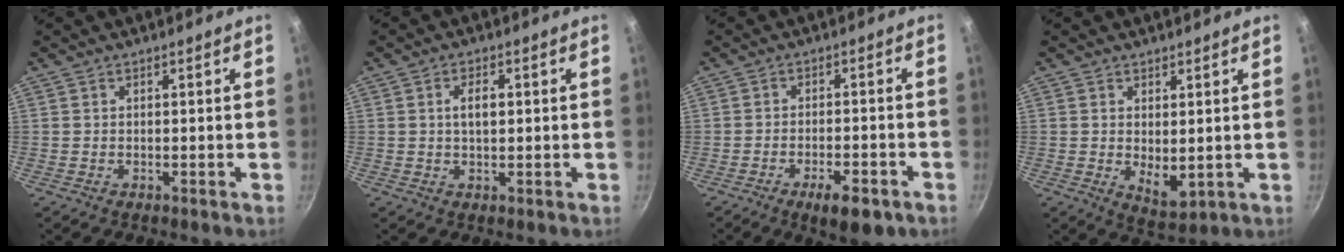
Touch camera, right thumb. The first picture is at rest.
{"total": 3.6, "force": [0.5, 1.9, 3.0], "torque": [-0.046, 0.008, 0.008]}
{"total": 7.8, "force": [-4.2, 2.8, 5.9], "torque": [-0.074, 0.021, -0.054]}
{"total": 5.3, "force": [0.6, 2.6, 4.6], "torque": [-0.065, -0.022, 0.019]}